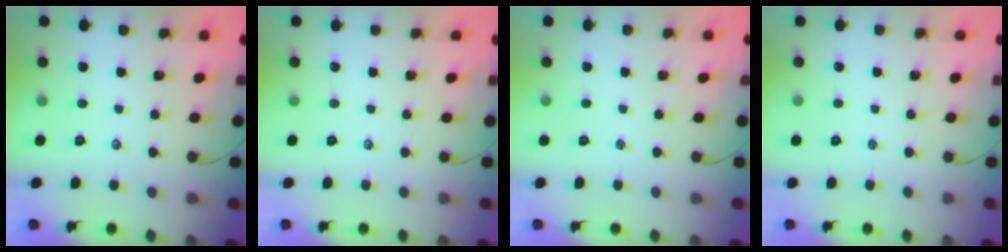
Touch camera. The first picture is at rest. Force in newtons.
{"total": 0.0}
{"total": 0.0}
{"total": 0.0}